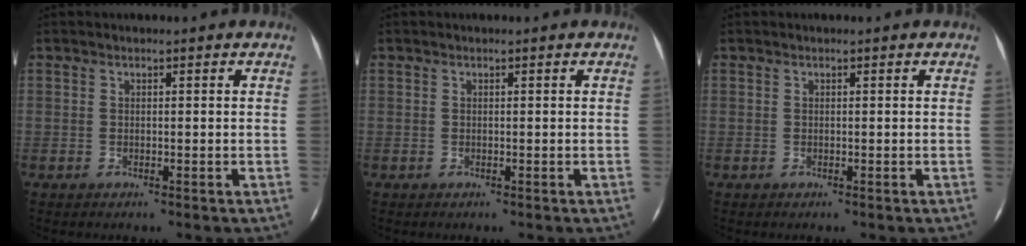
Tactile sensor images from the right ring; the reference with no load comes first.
{"total": 0.0}
{"total": 0.0}